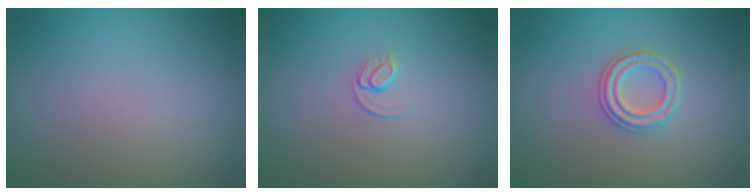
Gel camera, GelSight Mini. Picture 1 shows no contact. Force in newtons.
{"total": 1.0, "press": 0.6, "slide": 0.8}
{"total": 2.4, "press": 2.3, "slide": 0.5}